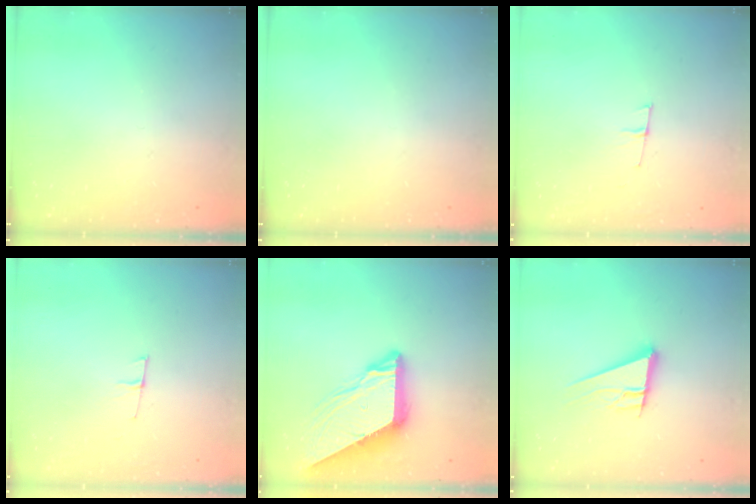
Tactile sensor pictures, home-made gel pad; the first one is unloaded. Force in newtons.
{"total": 0.0}
{"total": 5.3, "press": 4.5, "slide": 2.9}
{"total": 5.3, "press": 4.5, "slide": 2.9}
{"total": 9.3, "press": 9.2, "slide": 0.8}
{"total": 13.1, "press": 12.7, "slide": 3.4}